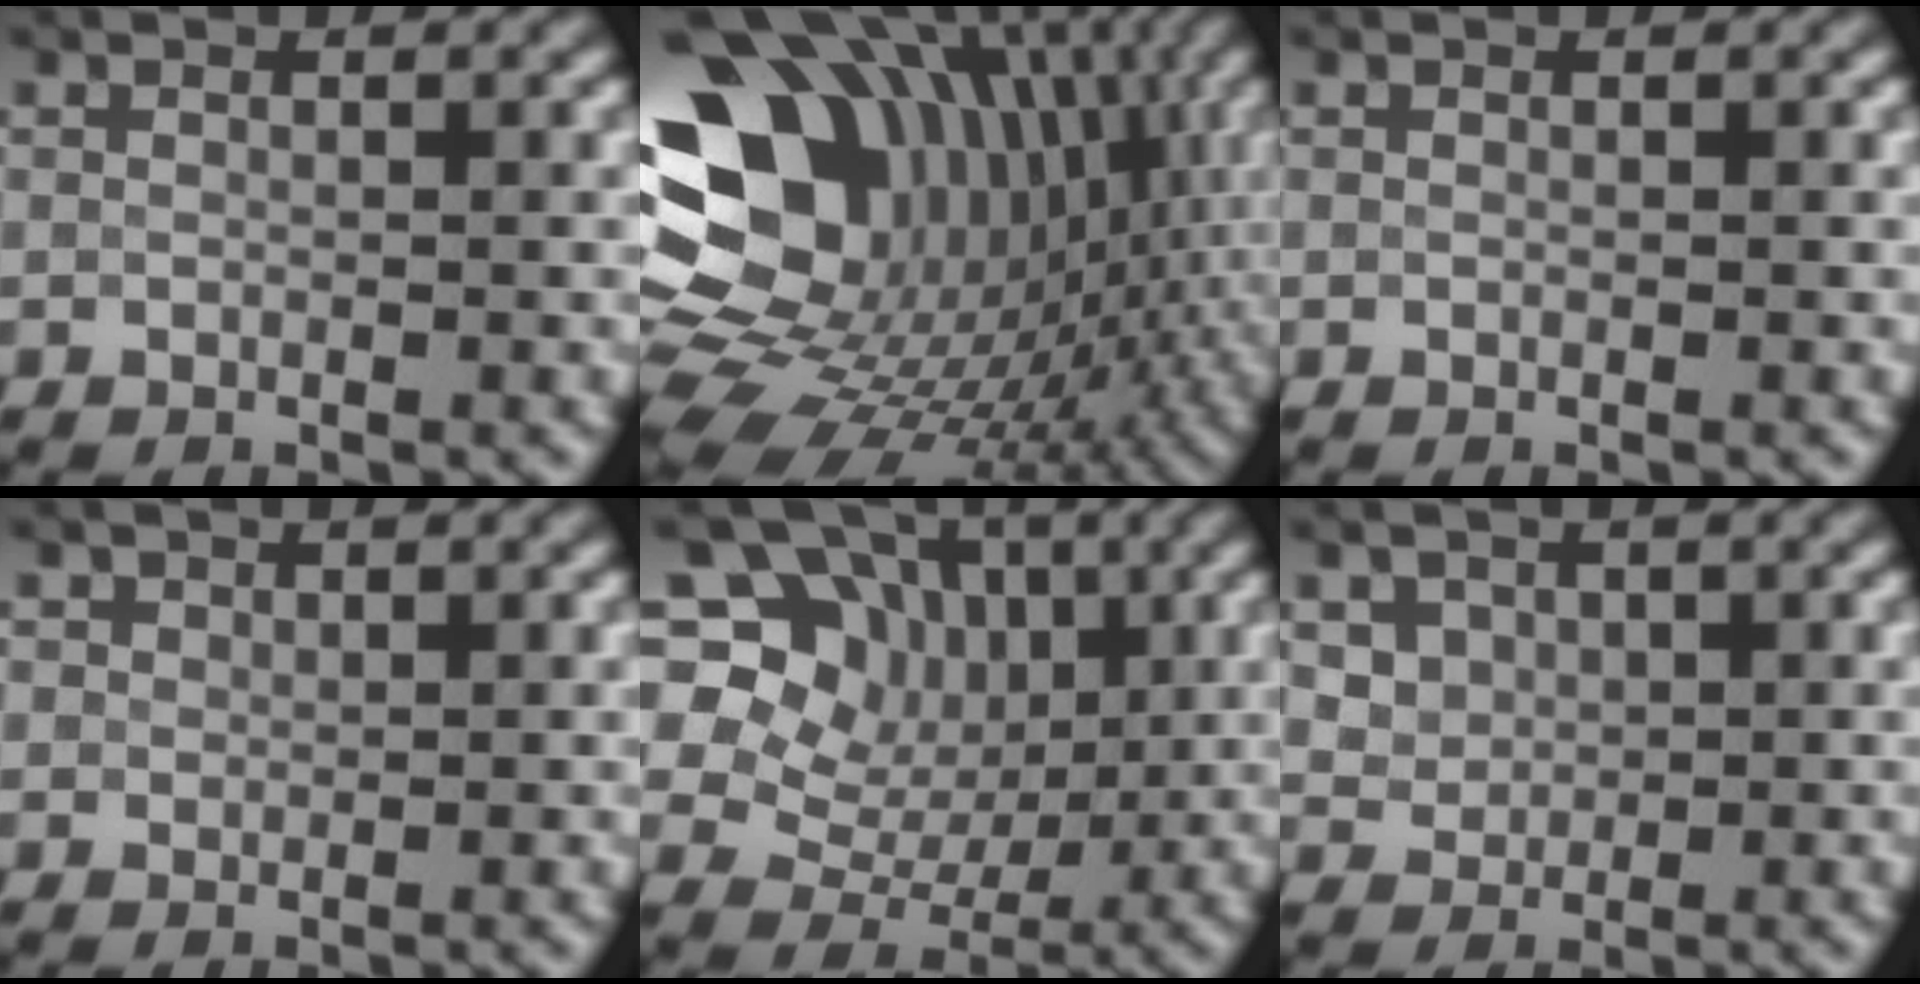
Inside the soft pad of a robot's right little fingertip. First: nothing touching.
{"total": 17.3, "force": [2.5, 13.3, 10.8], "torque": [-0.179, 0.005, 0.064]}
{"total": 0.0}
{"total": 1.0, "force": [0.4, 0.9, -0.2], "torque": [0.025, -0.003, -0.001]}
{"total": 12.2, "force": [4.6, 9.9, 5.5], "torque": [-0.113, 0.042, 0.054]}
{"total": 2.4, "force": [0.9, 2.1, 0.6], "torque": [0.007, 0.002, 0.015]}